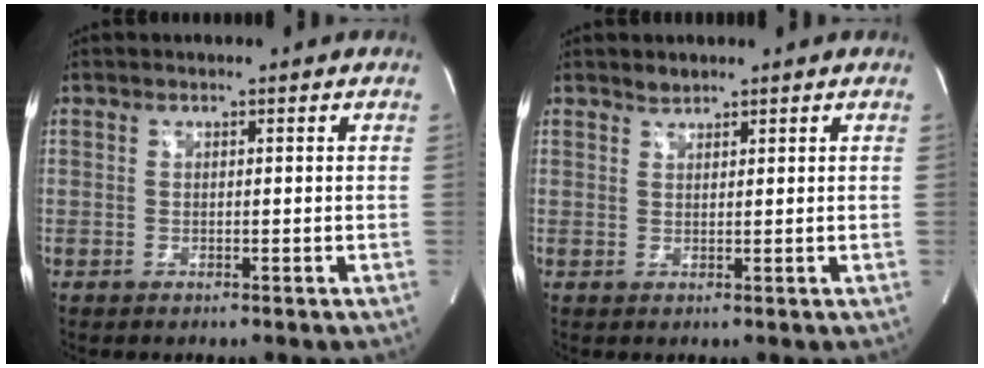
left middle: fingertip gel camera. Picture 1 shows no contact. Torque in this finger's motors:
{"motor_torque": [0.25, -0.02, -0.11, 0.01]}